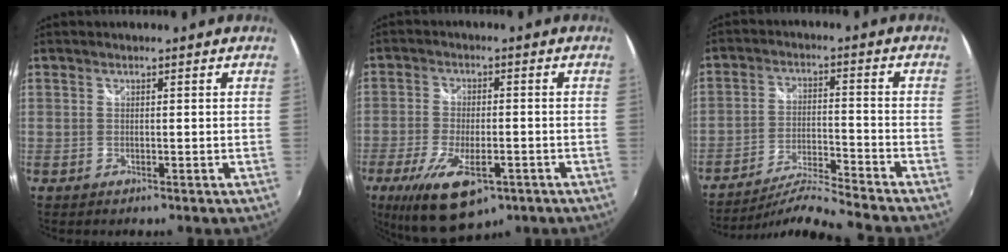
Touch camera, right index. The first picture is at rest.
{"total": 14.6, "force": [-7.8, 6.0, 10.8], "torque": [-0.229, -0.042, -0.124]}
{"total": 10.4, "force": [-9.9, -1.9, 2.6], "torque": [-0.065, -0.001, -0.174]}